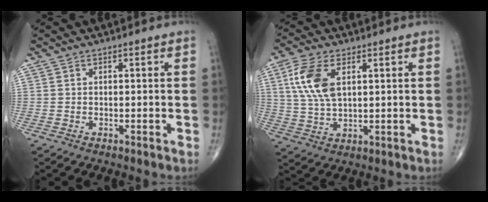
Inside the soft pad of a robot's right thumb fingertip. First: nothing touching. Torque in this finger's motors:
{"motor_torque": [-0.89, 1.13, 0.84, 0.58, 0.20]}